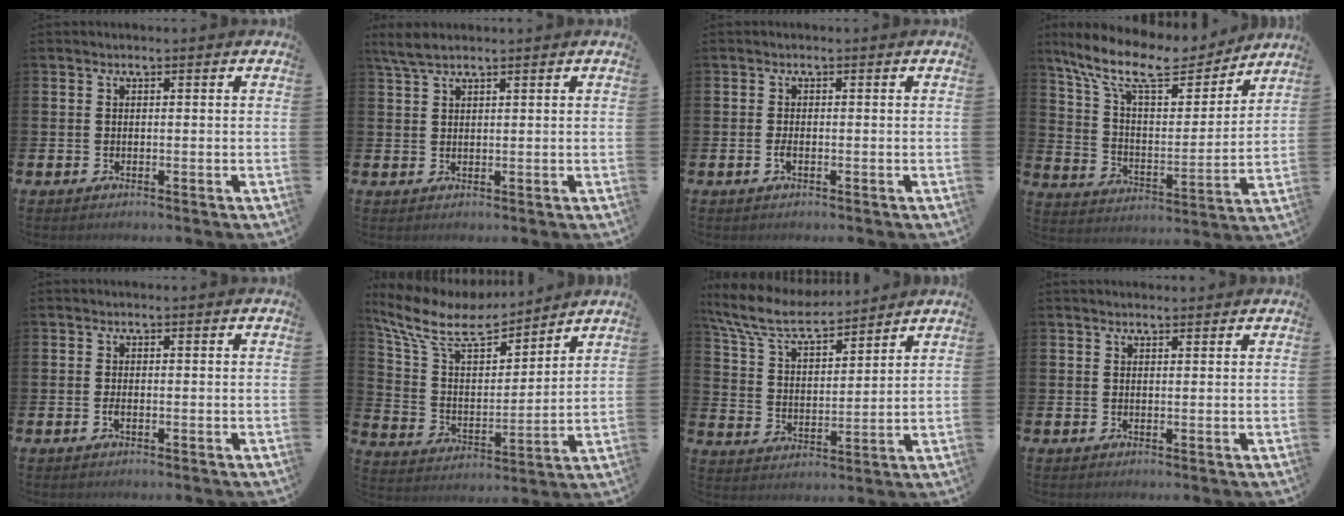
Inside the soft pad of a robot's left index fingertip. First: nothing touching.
{"total": 3.0, "force": [2.4, 0.9, 1.6], "torque": [-0.039, 0.003, 0.045]}
{"total": 1.1, "force": [-0.5, 0.3, 0.9], "torque": [-0.020, 0.000, -0.009]}
{"total": 12.7, "force": [10.7, 3.6, 5.9], "torque": [-0.146, -0.063, 0.183]}
{"total": 0.8, "force": [-0.3, 0.2, 0.7], "torque": [-0.017, 0.000, -0.005]}
{"total": 10.5, "force": [9.2, 3.1, 4.0], "torque": [-0.126, -0.056, 0.161]}
{"total": 8.2, "force": [7.4, 2.1, 2.9], "torque": [-0.091, -0.043, 0.132]}
{"total": 1.2, "force": [1.1, 0.3, 0.2], "torque": [0.006, 0.000, 0.018]}